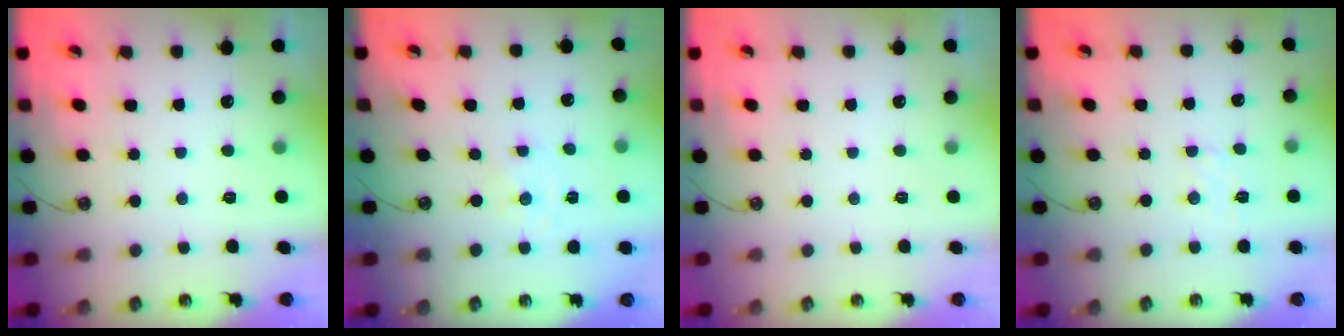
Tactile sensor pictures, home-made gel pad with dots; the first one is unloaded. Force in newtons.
{"total": 0.0}
{"total": 0.0}
{"total": 3.4, "press": 3.4, "slide": 0.5}